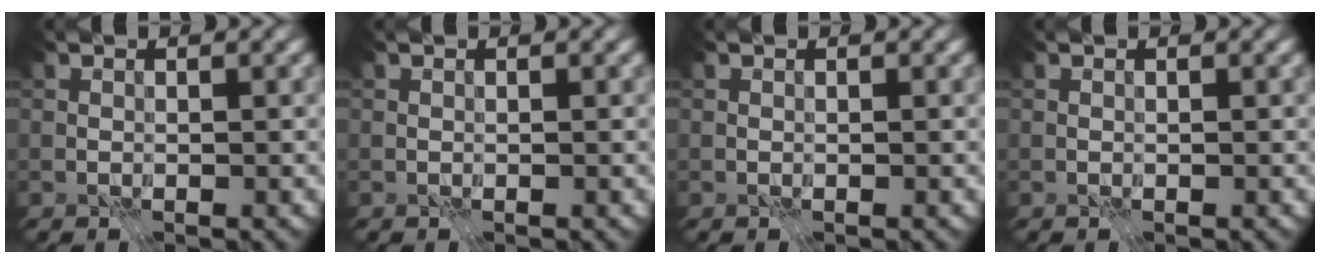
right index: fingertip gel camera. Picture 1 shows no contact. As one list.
[{"total": 0.0}, {"total": 0.0}, {"total": 0.0}]